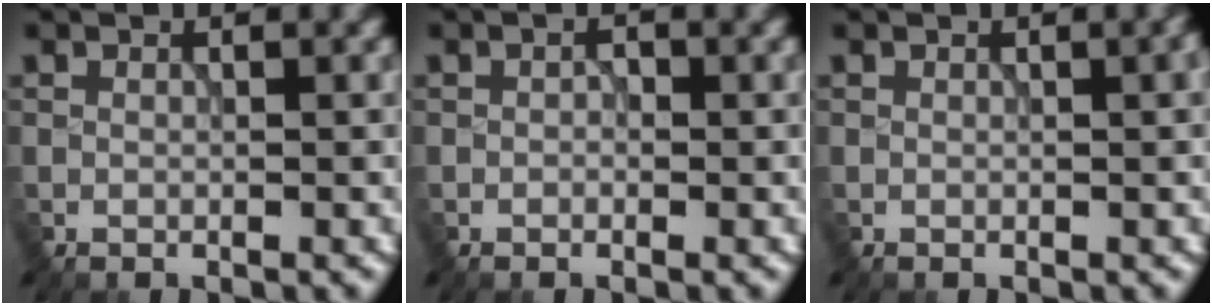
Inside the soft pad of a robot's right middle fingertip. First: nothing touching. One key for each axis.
{"total": 0.7, "fx": 0.1, "fy": 0.6, "fz": 0.4, "tx": -0.002, "ty": -0.002, "tz": -0.001}
{"total": 1.5, "fx": 0.2, "fy": 0.5, "fz": 1.4, "tx": -0.009, "ty": -0.001, "tz": 0.008}